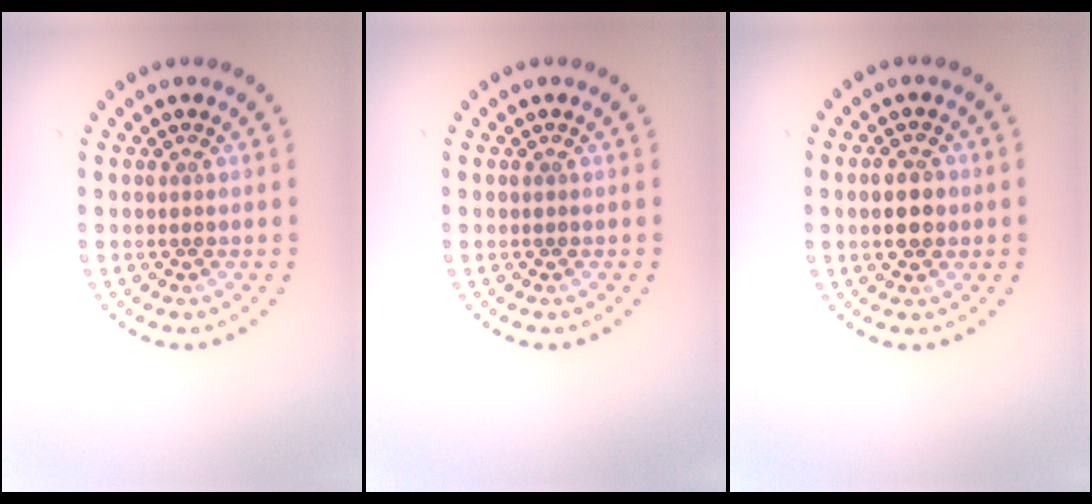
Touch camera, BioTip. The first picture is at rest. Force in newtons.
{"total": 0.0}
{"total": 3.0, "press": 2.9, "slide": 0.2}